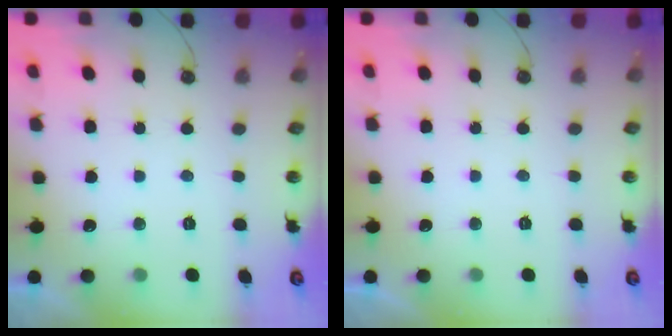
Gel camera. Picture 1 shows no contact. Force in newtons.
{"total": 0.0}